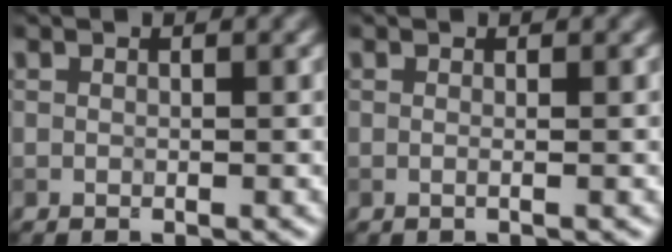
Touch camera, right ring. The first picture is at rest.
{"total": 1.3, "force": [0.3, 0.6, 1.0], "torque": [0.000, -0.010, -0.017]}